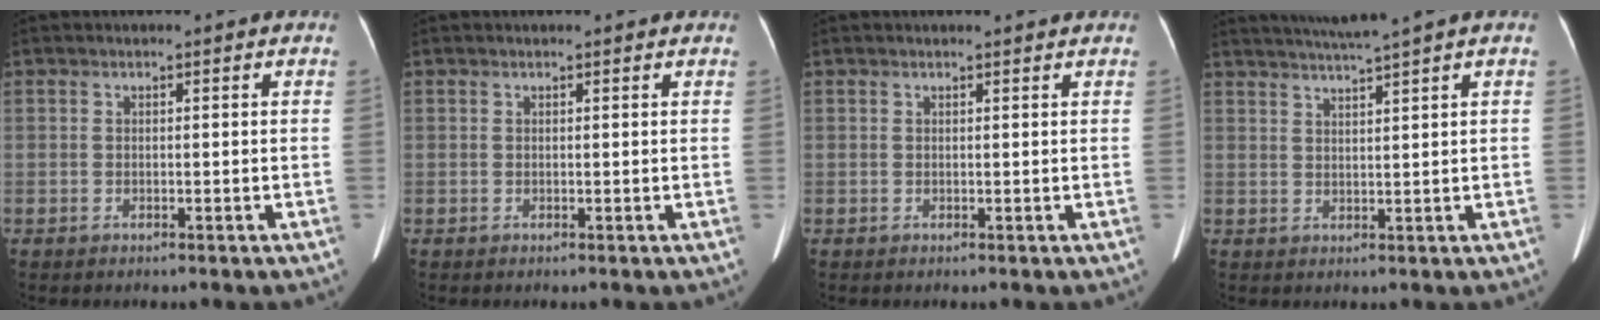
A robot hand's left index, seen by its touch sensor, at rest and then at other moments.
{"total": 1.6, "force": [1.5, 0.3, 0.4], "torque": [-0.013, 0.009, 0.012]}
{"total": 1.4, "force": [1.4, 0.1, 0.2], "torque": [-0.010, 0.003, 0.016]}
{"total": 3.7, "force": [3.1, -1.6, 1.3], "torque": [-0.025, -0.001, 0.061]}